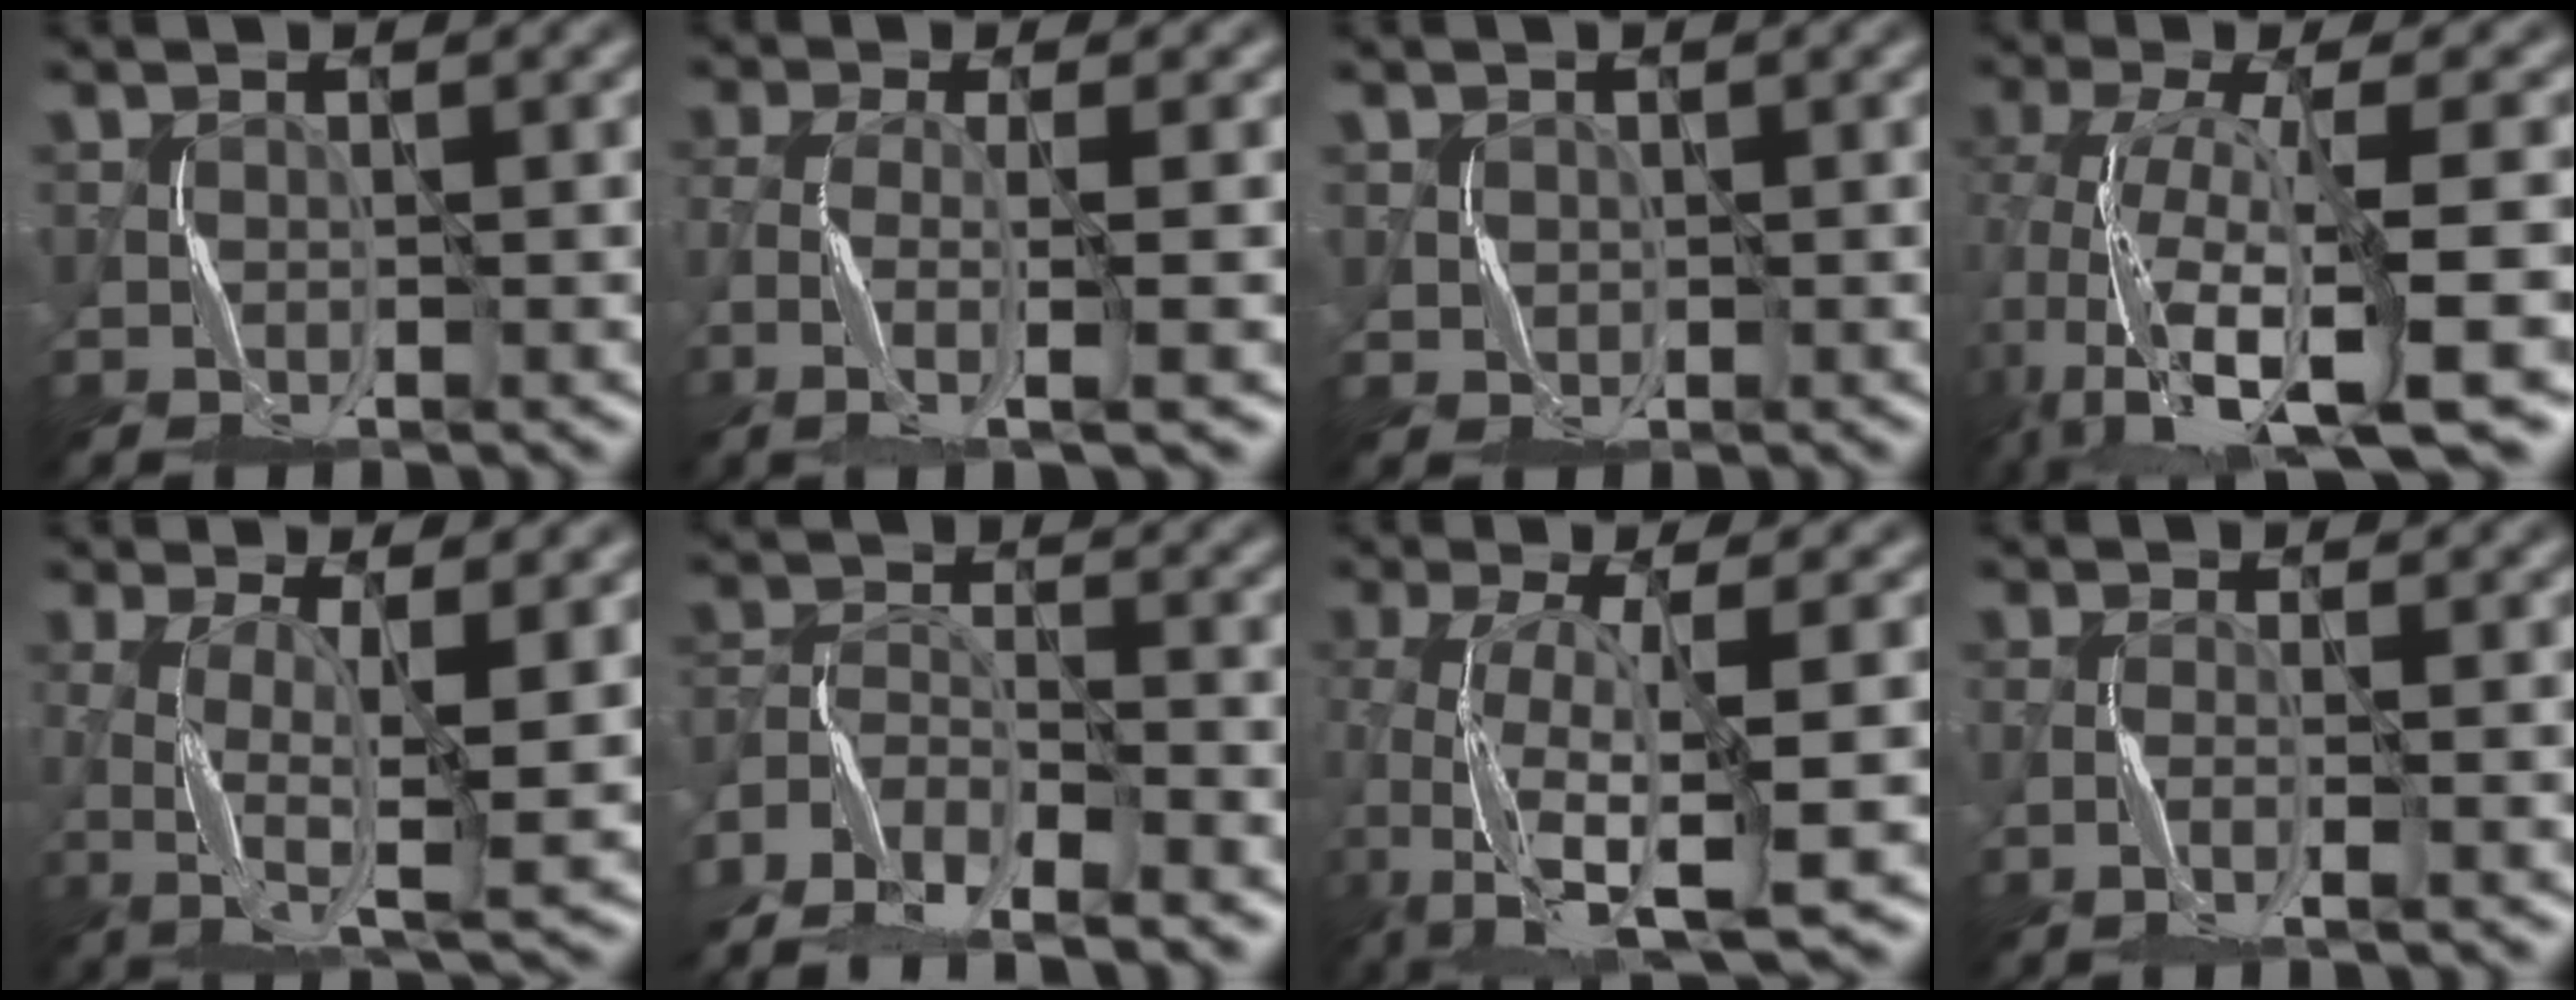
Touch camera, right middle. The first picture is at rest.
{"total": 4.4, "force": [-2.3, 0.7, 3.7], "torque": [-0.070, -0.009, -0.054]}
{"total": 1.1, "force": [0.5, 1.0, 0.1], "torque": [-0.006, 0.003, 0.015]}
{"total": 12.6, "force": [-4.5, 3.0, 11.3], "torque": [-0.219, -0.013, -0.067]}
{"total": 6.5, "force": [-0.7, 1.4, 6.3], "torque": [-0.118, 0.000, -0.013]}
{"total": 9.8, "force": [-8.4, 2.9, 4.2], "torque": [-0.073, -0.014, -0.155]}
{"total": 8.5, "force": [-3.0, 2.1, 7.7], "torque": [-0.138, -0.006, -0.059]}
{"total": 1.6, "force": [-1.3, 0.0, 1.0], "torque": [-0.019, 0.002, -0.031]}